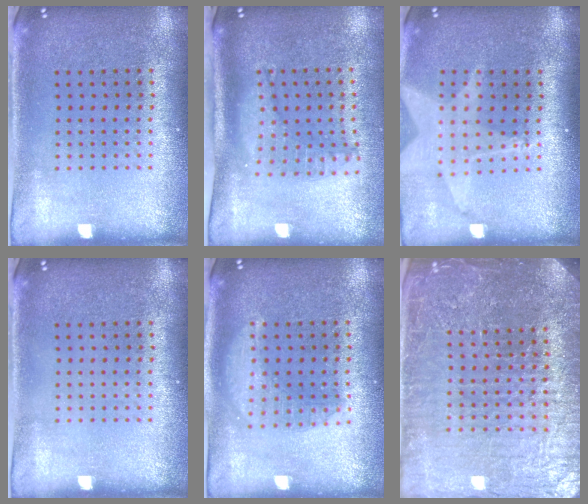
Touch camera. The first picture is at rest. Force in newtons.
{"total": 1.4, "press": 1.3, "slide": 0.4}
{"total": 2.0, "press": 1.6, "slide": 1.3}
{"total": 0.0}
{"total": 1.3, "press": 1.3, "slide": 0.2}
{"total": 5.6, "press": 5.1, "slide": 2.5}